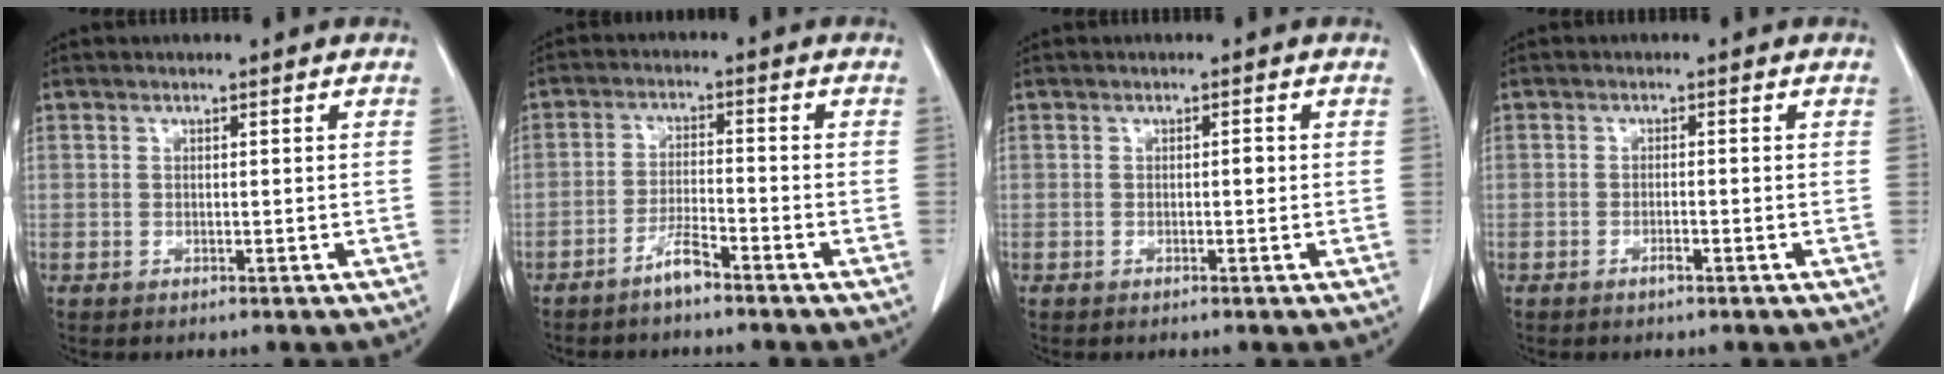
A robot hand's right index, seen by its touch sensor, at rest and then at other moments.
{"total": 3.7, "force": [-3.0, 0.2, 2.2], "torque": [-0.042, -0.001, -0.059]}
{"total": 0.8, "force": [0.0, 0.3, 0.8], "torque": [-0.009, 0.002, -0.001]}
{"total": 1.1, "force": [-0.7, 0.1, 0.8], "torque": [-0.016, -0.001, -0.012]}